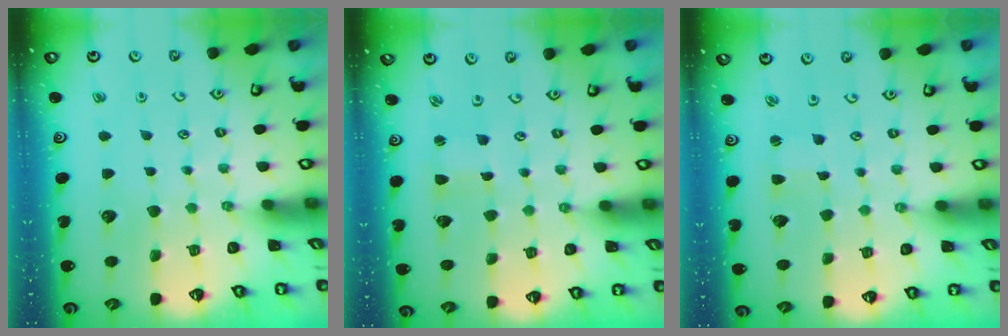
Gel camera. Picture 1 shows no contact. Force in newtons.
{"total": 1.1, "press": 1.1, "slide": 0.0}
{"total": 1.8, "press": 1.8, "slide": 0.3}